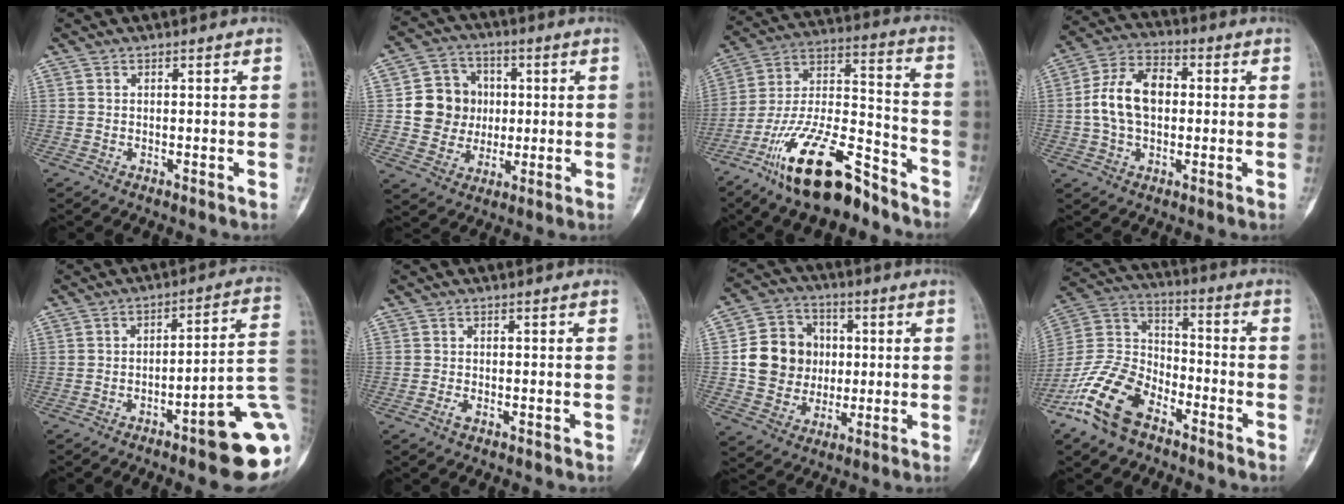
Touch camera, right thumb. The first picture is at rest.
{"total": 11.0, "force": [0.7, 10.2, 3.9], "torque": [-0.024, 0.012, 0.015]}
{"total": 20.9, "force": [-14.2, 7.2, 13.5], "torque": [-0.259, 0.084, -0.252]}
{"total": 11.4, "force": [0.4, 7.5, 8.6], "torque": [-0.158, 0.028, 0.004]}
{"total": 15.5, "force": [-5.8, 3.0, 14.0], "torque": [-0.123, 0.047, -0.069]}
{"total": 1.2, "force": [-0.8, 0.6, 0.7], "torque": [-0.020, 0.003, -0.014]}
{"total": 13.1, "force": [0.7, 11.8, 5.6], "torque": [-0.066, 0.017, 0.018]}
{"total": 16.0, "force": [-10.0, 8.6, 9.0], "torque": [-0.181, 0.062, -0.197]}